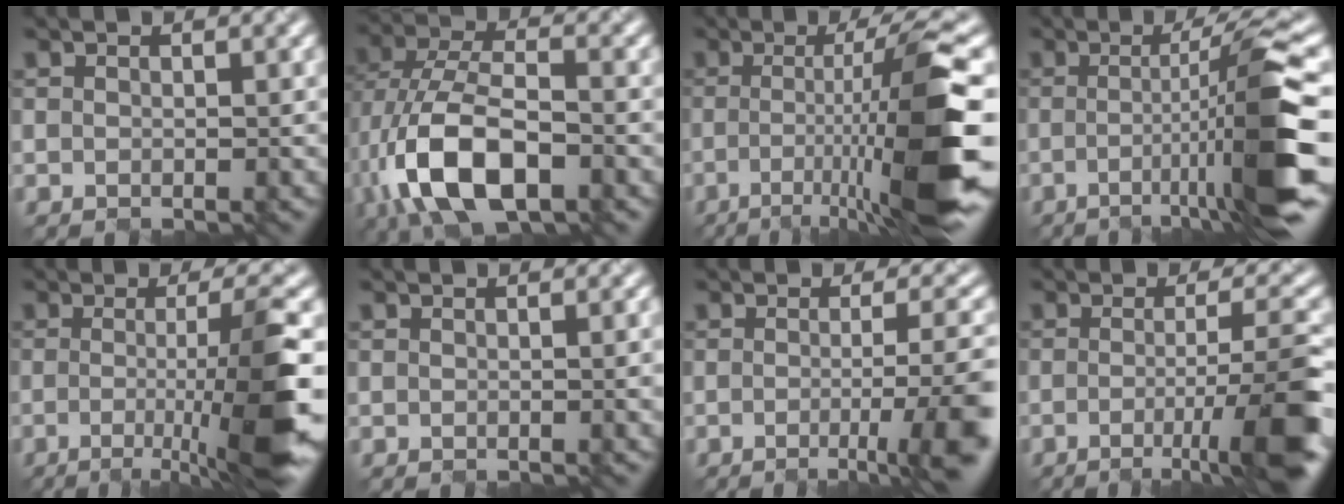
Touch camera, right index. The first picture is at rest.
{"total": 10.8, "force": [-3.4, 5.8, 8.5], "torque": [-0.180, -0.008, -0.065]}
{"total": 12.5, "force": [-2.2, 1.9, 12.2], "torque": [-0.165, -0.002, -0.035]}
{"total": 10.2, "force": [-1.8, 1.1, 10.0], "torque": [-0.135, -0.003, -0.033]}
{"total": 9.8, "force": [-1.6, 1.7, 9.5], "torque": [-0.122, -0.017, -0.025]}
{"total": 1.8, "force": [0.1, 0.6, 1.7], "torque": [-0.016, 0.003, 0.001]}
{"total": 7.4, "force": [-1.8, 1.5, 7.1], "torque": [-0.090, -0.015, -0.025]}
{"total": 8.3, "force": [-2.4, 1.4, 7.8], "torque": [-0.102, -0.008, -0.041]}